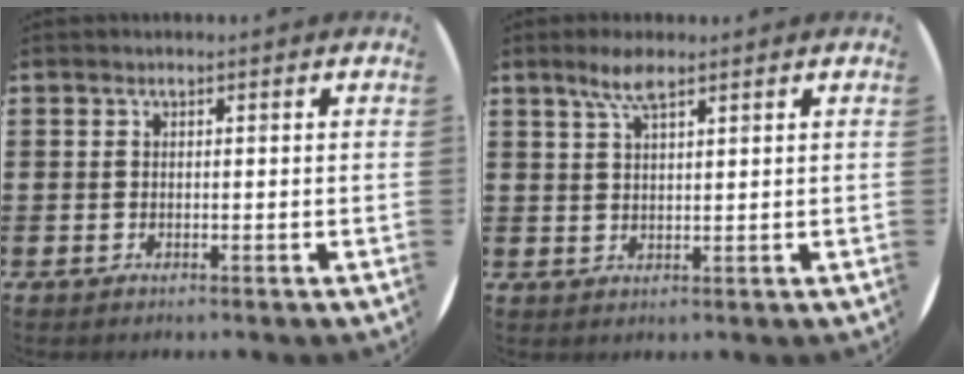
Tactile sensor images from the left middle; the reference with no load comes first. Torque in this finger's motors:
{"motor_torque": [0.51, -0.35, 0.11, 0.08]}